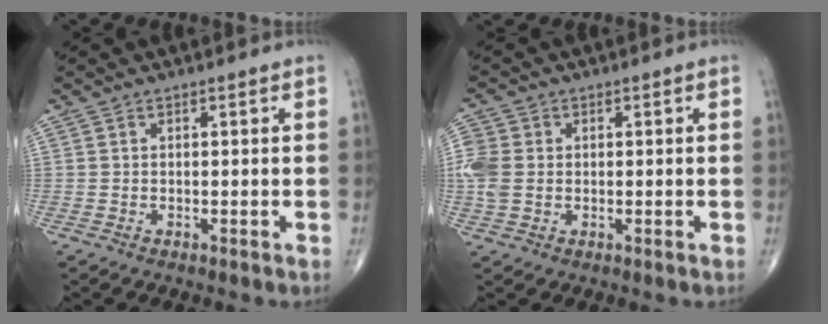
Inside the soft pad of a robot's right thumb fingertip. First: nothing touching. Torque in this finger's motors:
{"motor_torque": [0.10, 0.08, 0.43, 0.19, 0.05]}